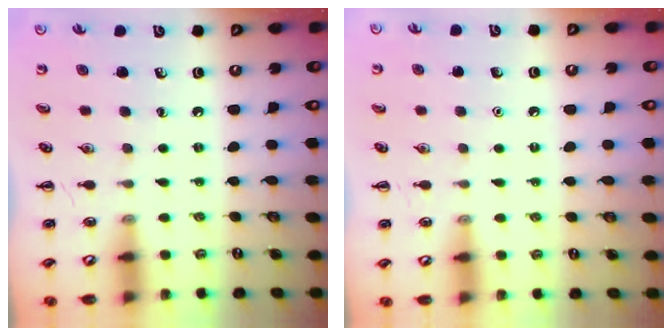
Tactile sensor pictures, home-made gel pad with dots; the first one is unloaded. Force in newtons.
{"total": 1.5, "press": 1.5, "slide": 0.1}